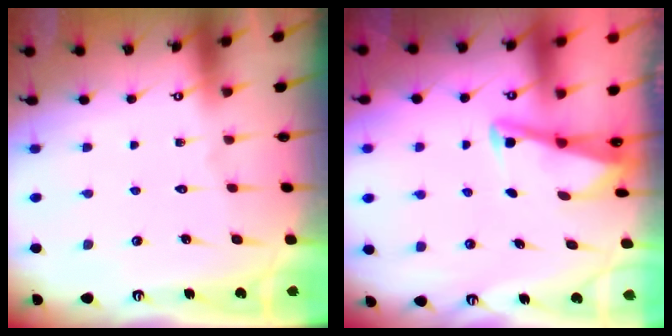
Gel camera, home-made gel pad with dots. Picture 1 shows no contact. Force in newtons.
{"total": 2.8, "press": 2.8, "slide": 0.4}